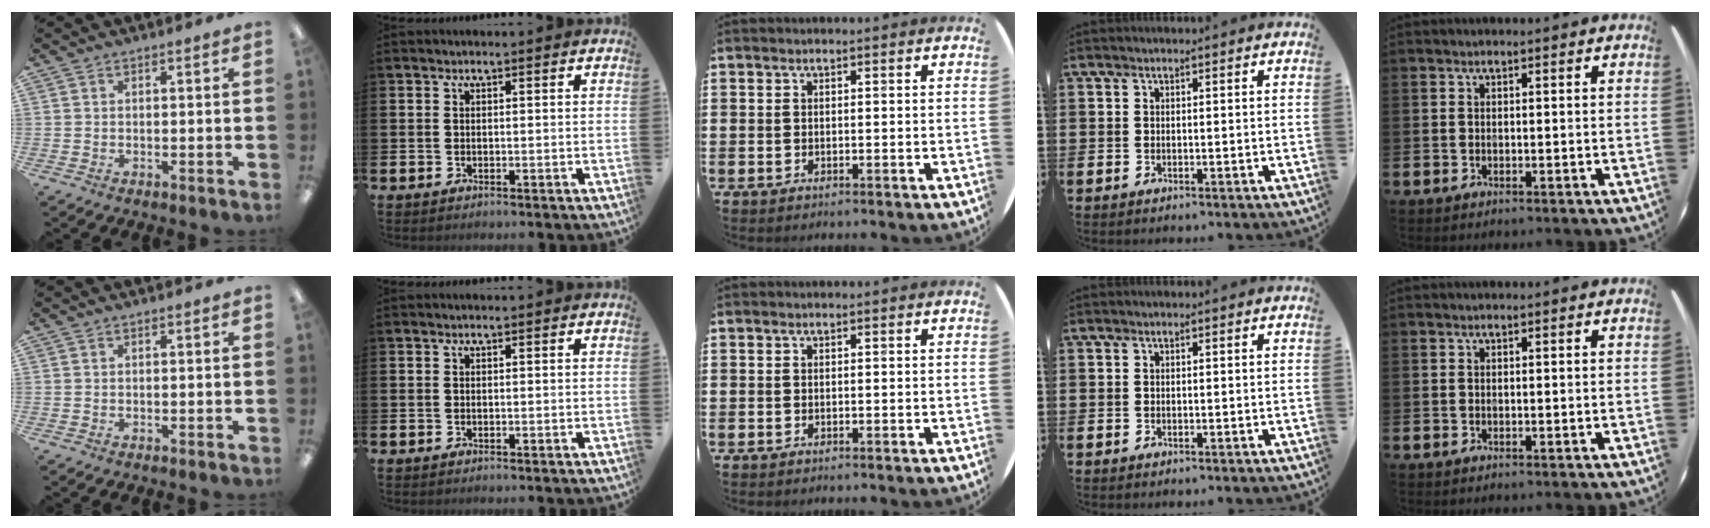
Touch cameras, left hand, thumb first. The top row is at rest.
{}